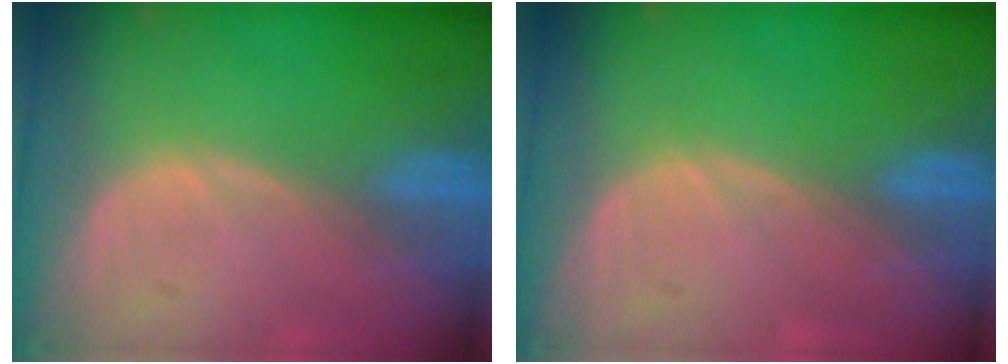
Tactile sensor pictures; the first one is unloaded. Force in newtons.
{"total": 0.0}